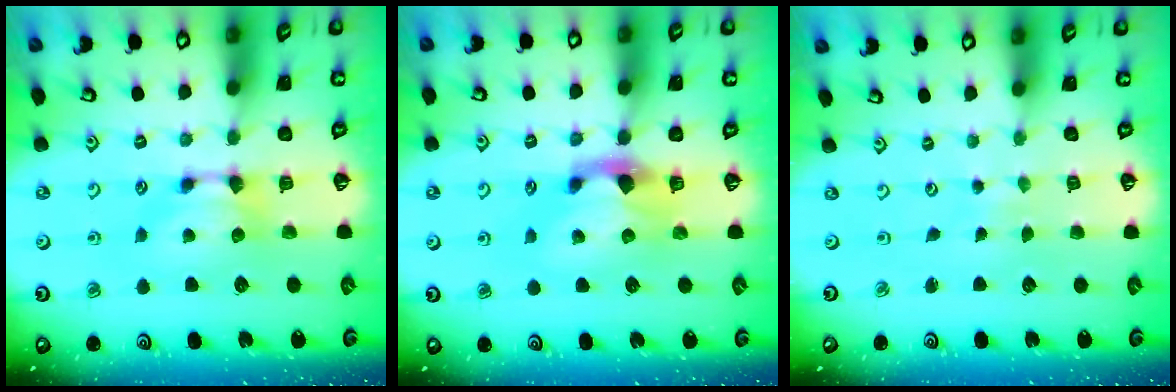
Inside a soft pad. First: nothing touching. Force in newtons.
{"total": 2.2, "press": 1.9, "slide": 1.2}
{"total": 5.7, "press": 5.7, "slide": 0.3}